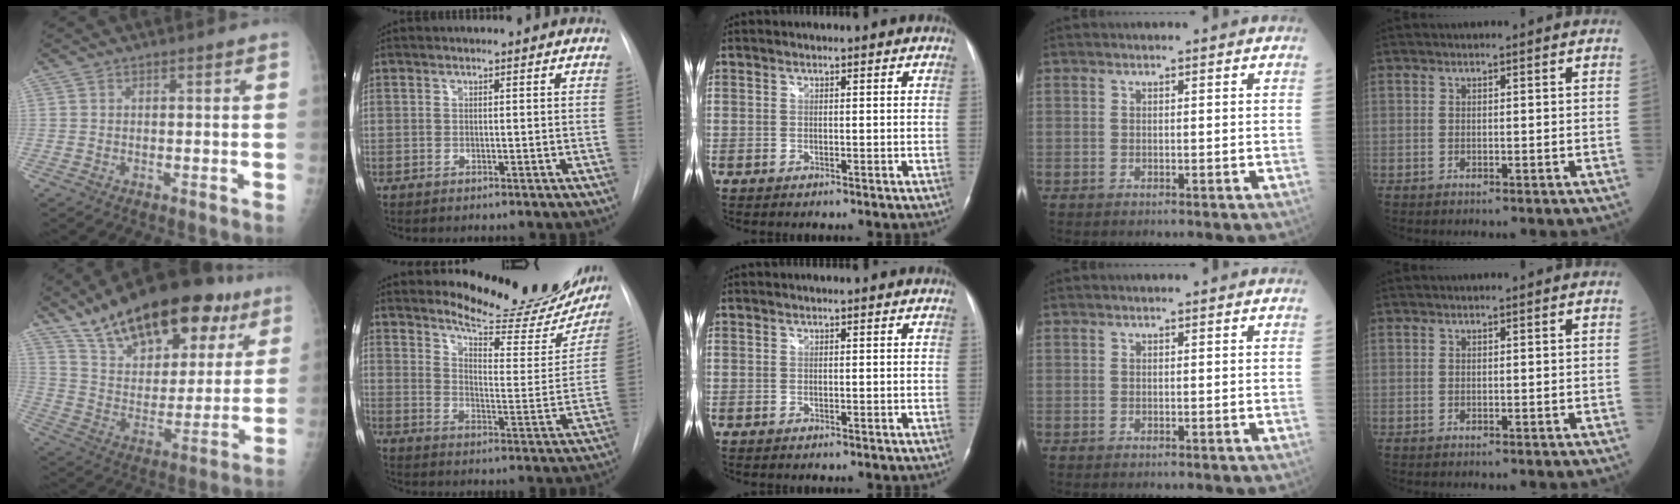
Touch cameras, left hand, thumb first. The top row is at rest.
{"thumb": {"total": 28.4, "force": [17.8, 13.0, 18.0], "torque": [-0.251, -0.032, 0.283]}, "index": {"total": 20.5, "force": [18.6, 4.6, 7.3], "torque": [-0.091, -0.078, 0.232]}}